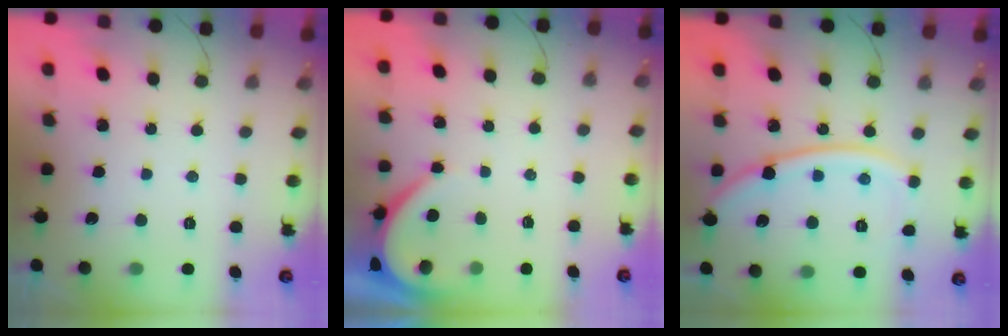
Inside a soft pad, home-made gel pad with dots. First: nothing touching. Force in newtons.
{"total": 3.9, "press": 3.9, "slide": 0.6}
{"total": 12.6, "press": 12.5, "slide": 1.5}